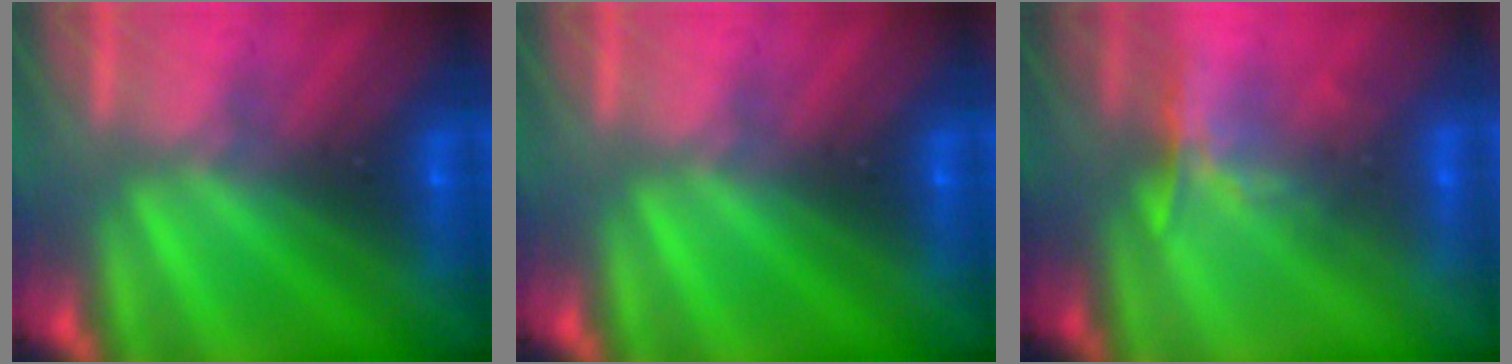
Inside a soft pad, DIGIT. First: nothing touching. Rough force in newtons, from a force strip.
{"total": 0.0}
{"total": 2.4}